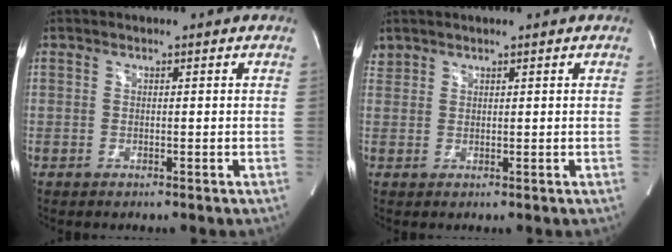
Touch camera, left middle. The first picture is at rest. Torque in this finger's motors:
{"motor_torque": [-0.02, -0.21, 0.03, -0.03]}